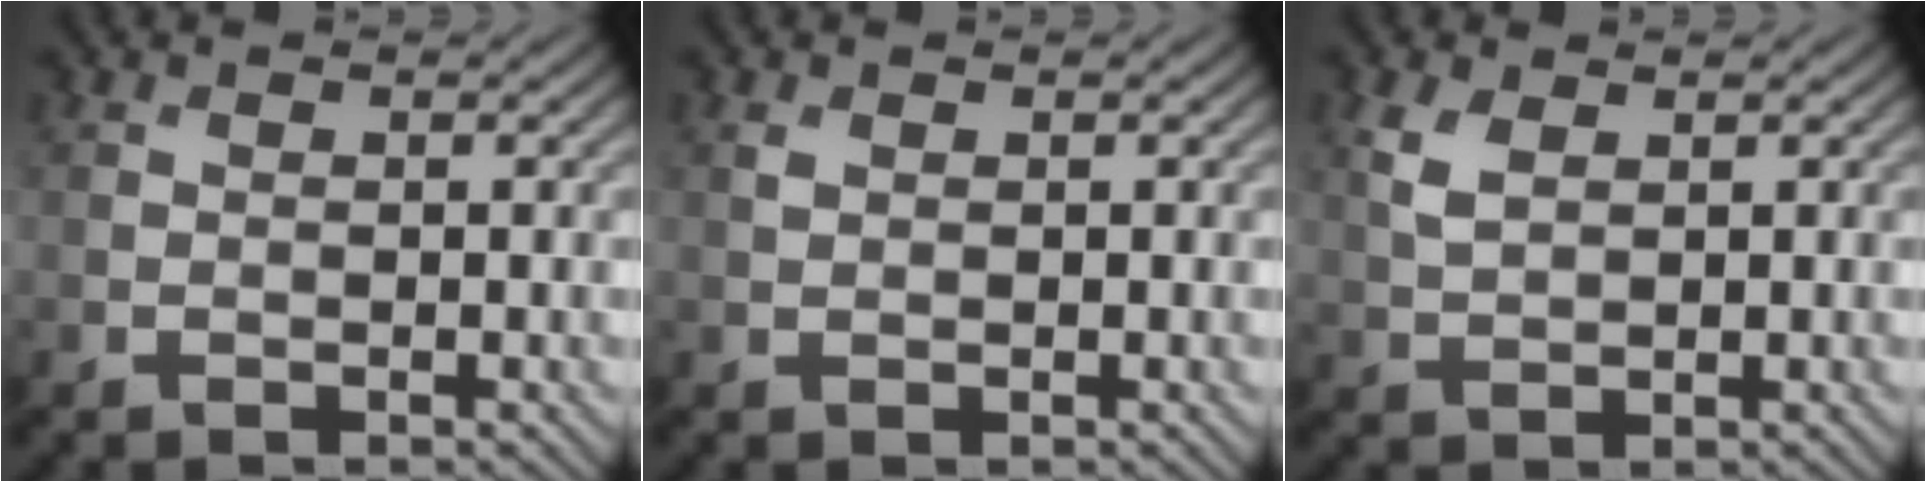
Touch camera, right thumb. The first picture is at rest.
{"total": 0.7, "force": [0.4, 0.4, 0.4], "torque": [-0.012, -0.001, 0.009]}
{"total": 3.0, "force": [1.4, 1.6, 2.1], "torque": [-0.061, 0.002, 0.031]}